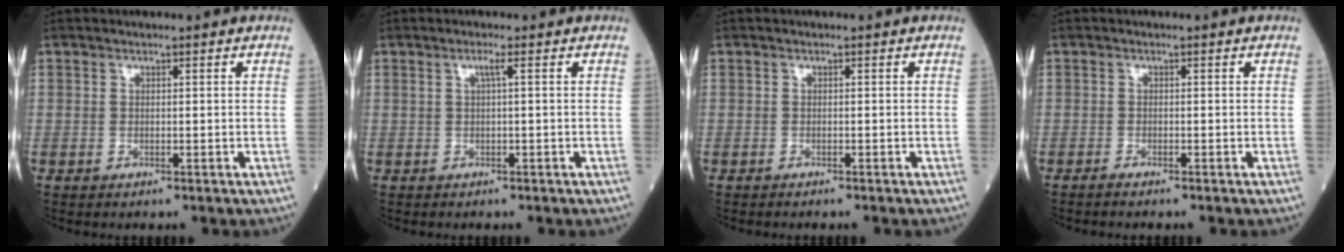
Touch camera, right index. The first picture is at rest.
{"total": 1.2, "force": [0.3, -0.2, 1.2], "torque": [-0.024, 0.001, 0.006]}
{"total": 1.8, "force": [-1.6, 0.0, 0.7], "torque": [-0.010, 0.000, -0.020]}
{"total": 1.1, "force": [-1.0, -0.1, 0.4], "torque": [-0.010, 0.000, -0.017]}